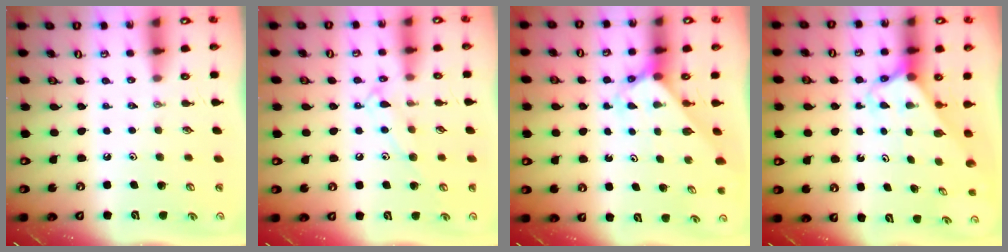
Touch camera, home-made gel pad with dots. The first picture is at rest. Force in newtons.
{"total": 9.8, "press": 9.8, "slide": 0.7}
{"total": 2.7, "press": 2.7, "slide": 0.2}
{"total": 2.4, "press": 2.4, "slide": 0.1}